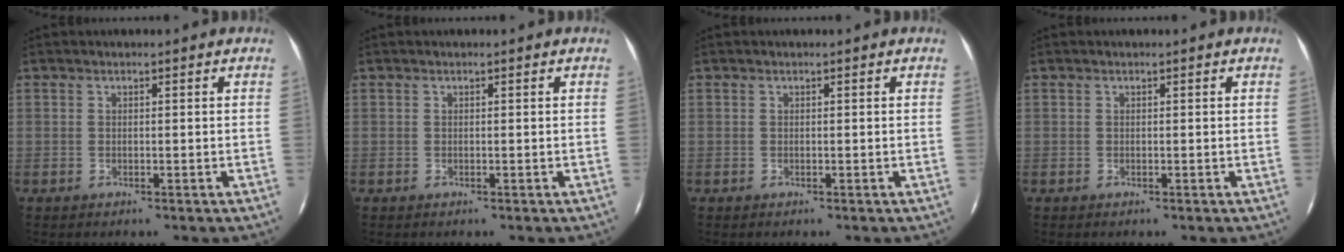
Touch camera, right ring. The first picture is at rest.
{"total": 0.0}
{"total": 0.0}
{"total": 0.0}